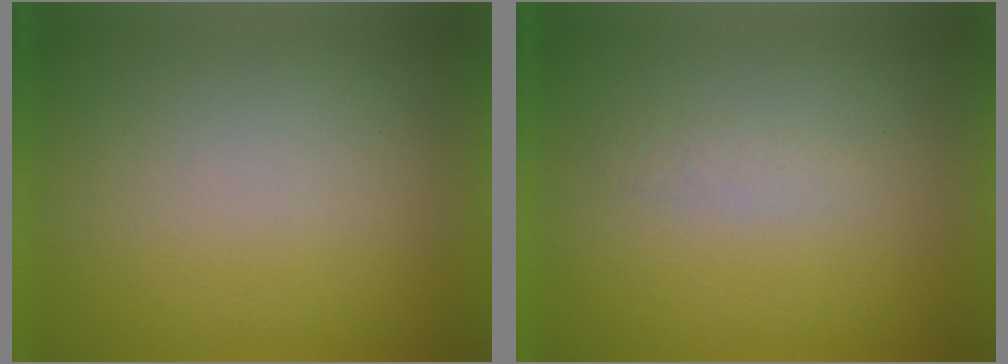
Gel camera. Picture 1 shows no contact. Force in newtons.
{"total": 1.3}